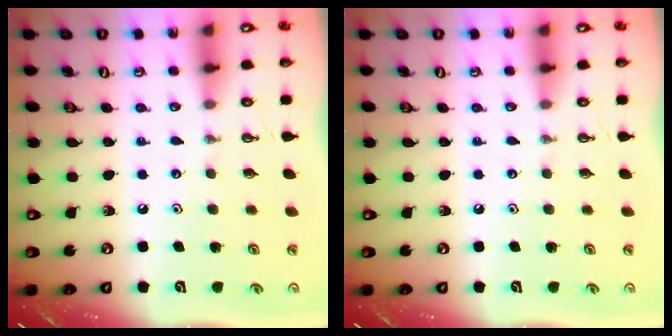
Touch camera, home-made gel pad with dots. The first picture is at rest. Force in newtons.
{"total": 0.0}